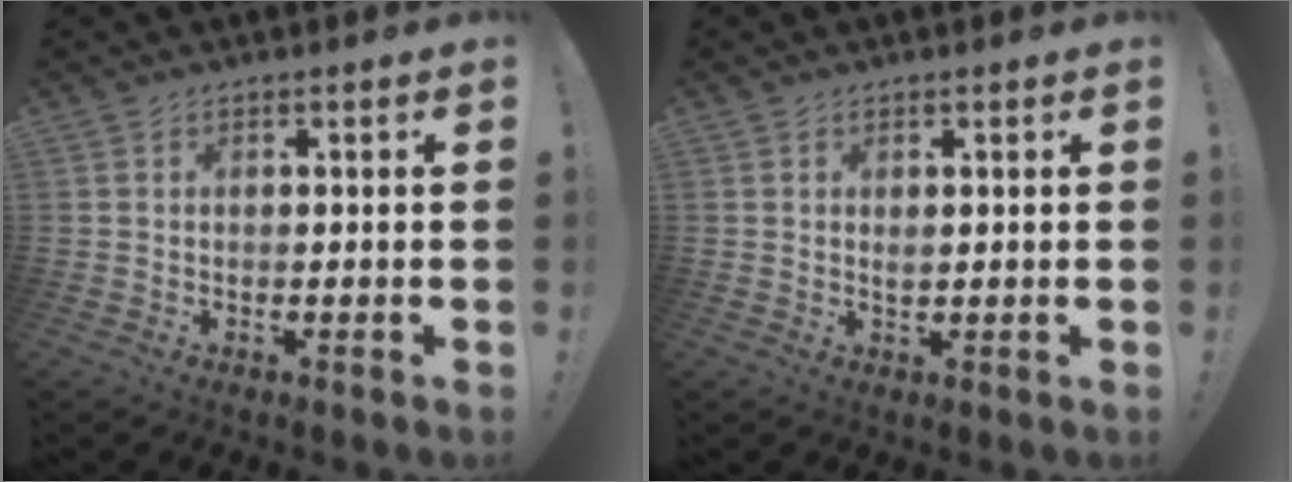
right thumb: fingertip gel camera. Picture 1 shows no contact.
{"total": 1.1, "force": [0.4, 0.6, 0.9], "torque": [-0.013, -0.001, 0.006]}